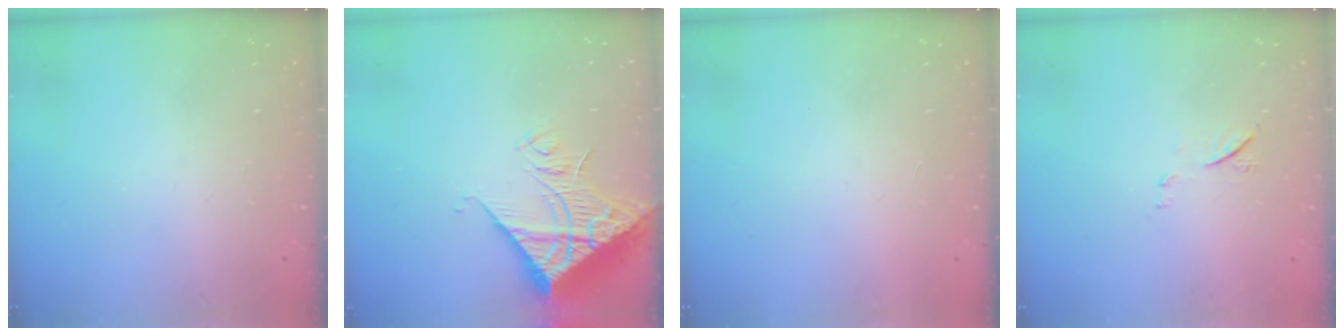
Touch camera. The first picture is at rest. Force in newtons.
{"total": 15.4, "press": 15.2, "slide": 1.8}
{"total": 1.5, "press": 1.5, "slide": 0.1}
{"total": 5.6, "press": 5.6, "slide": 0.7}